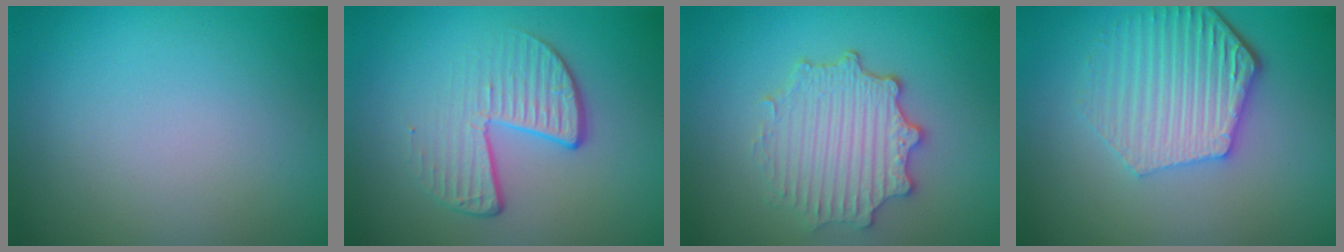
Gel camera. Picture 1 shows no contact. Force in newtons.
{"total": 4.1, "press": 2.7, "slide": 3.1}
{"total": 4.4, "press": 3.6, "slide": 2.4}
{"total": 5.4, "press": 4.2, "slide": 3.3}